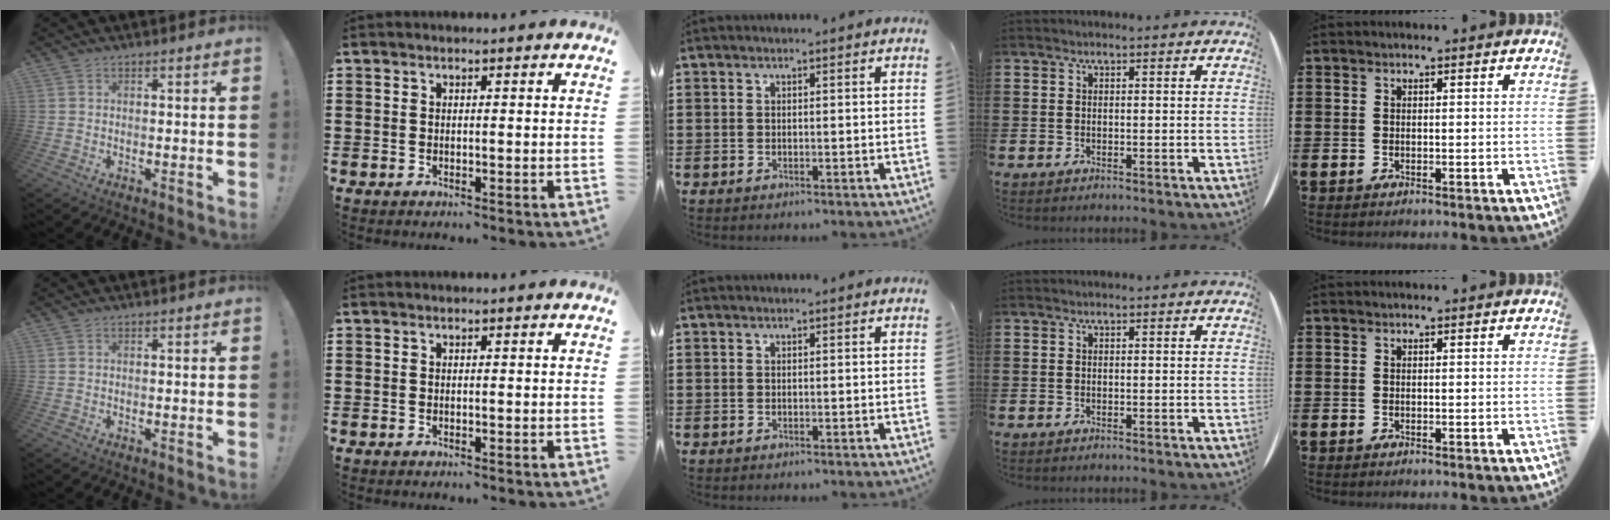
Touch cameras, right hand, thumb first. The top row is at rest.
{}